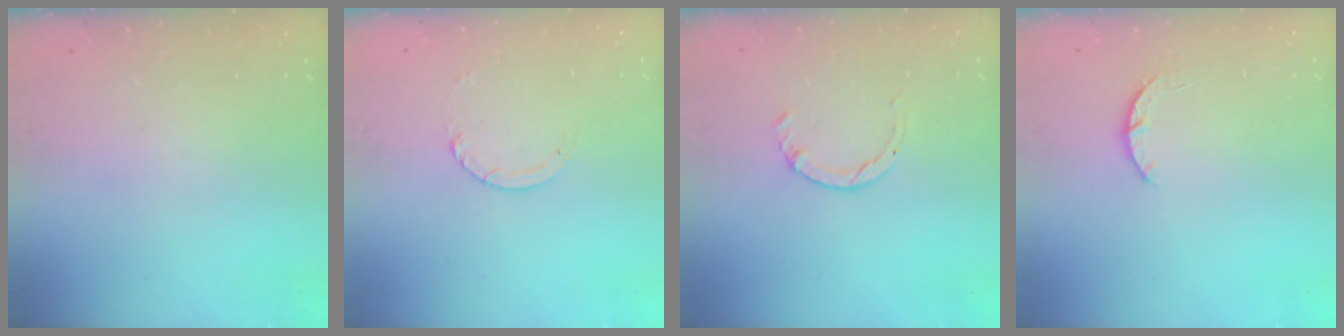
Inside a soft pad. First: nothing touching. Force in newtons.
{"total": 2.5, "press": 2.4, "slide": 0.2}
{"total": 1.4, "press": 1.4, "slide": 0.2}
{"total": 2.9, "press": 2.8, "slide": 0.5}